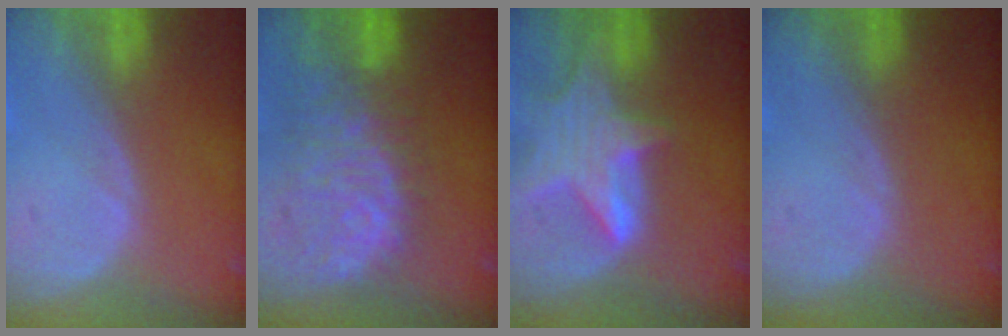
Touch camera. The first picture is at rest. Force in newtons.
{"total": 11.0, "press": 9.6, "slide": 5.4}
{"total": 8.0, "press": 7.2, "slide": 3.5}
{"total": 0.0}